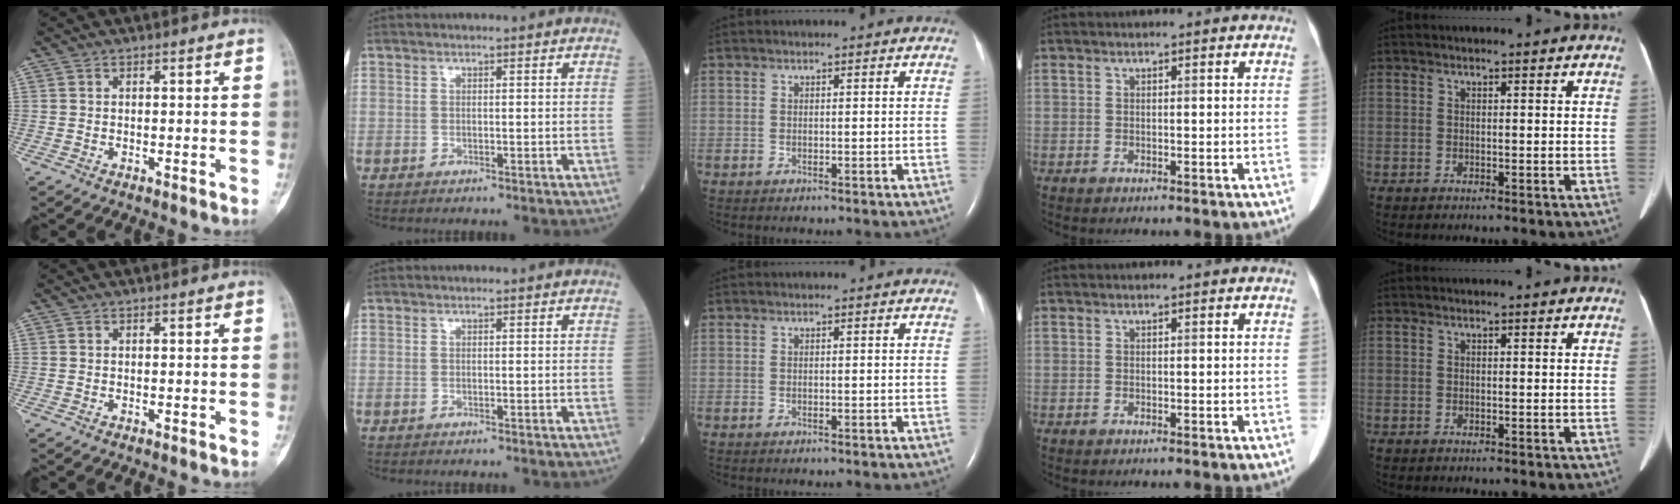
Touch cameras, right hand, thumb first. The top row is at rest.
{}